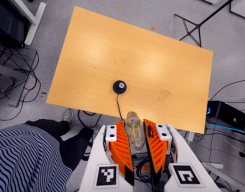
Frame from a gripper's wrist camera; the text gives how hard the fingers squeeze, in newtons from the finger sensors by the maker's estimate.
{"total": 20.4, "left": 24.5, "right": 16.3}